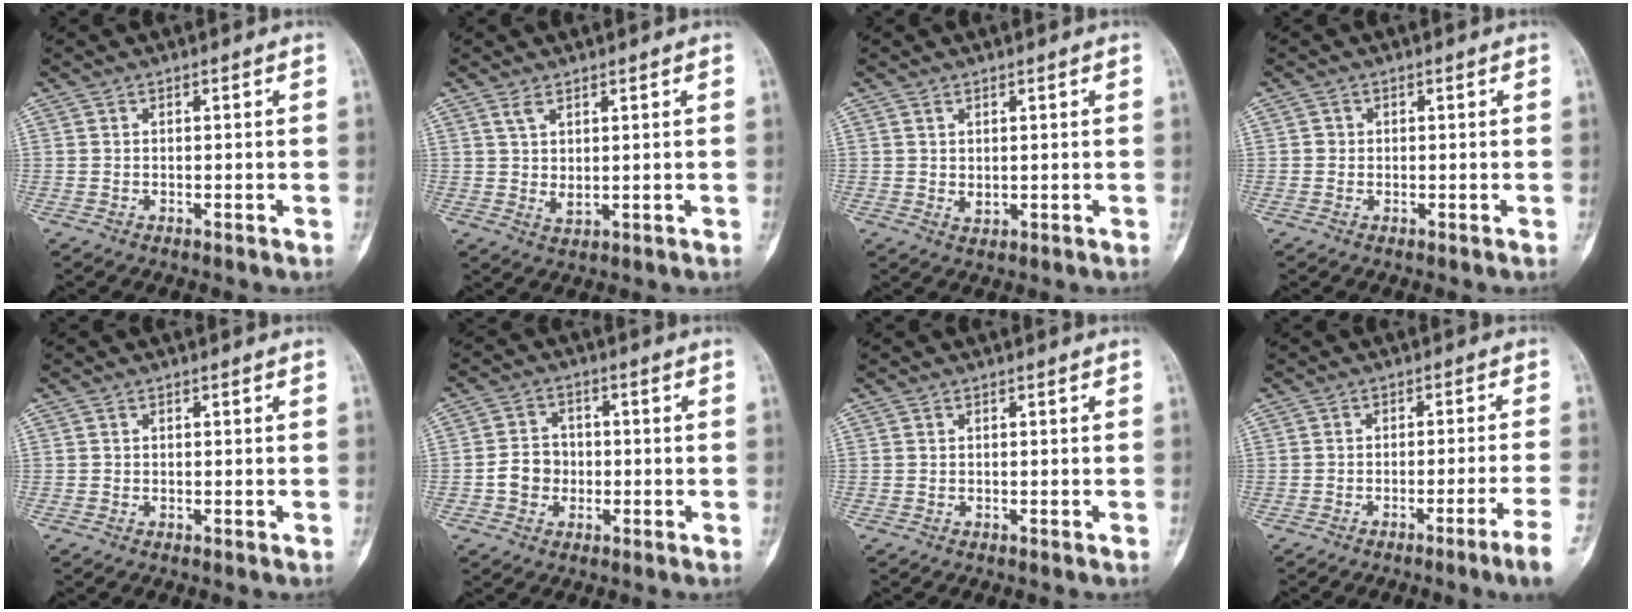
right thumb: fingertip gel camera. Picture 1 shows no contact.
{"total": 3.2, "force": [1.3, 1.2, 2.6], "torque": [-0.056, -0.010, 0.033]}
{"total": 1.6, "force": [0.5, 1.0, 1.1], "torque": [-0.020, -0.007, 0.014]}
{"total": 0.9, "force": [0.0, 0.9, 0.1], "torque": [0.002, 0.003, 0.000]}
{"total": 0.0}
{"total": 5.6, "force": [-1.1, 4.9, 2.4], "torque": [-0.026, 0.017, -0.026]}
{"total": 0.0}
{"total": 6.4, "force": [-3.7, -1.3, 5.1], "torque": [-0.082, 0.013, -0.056]}